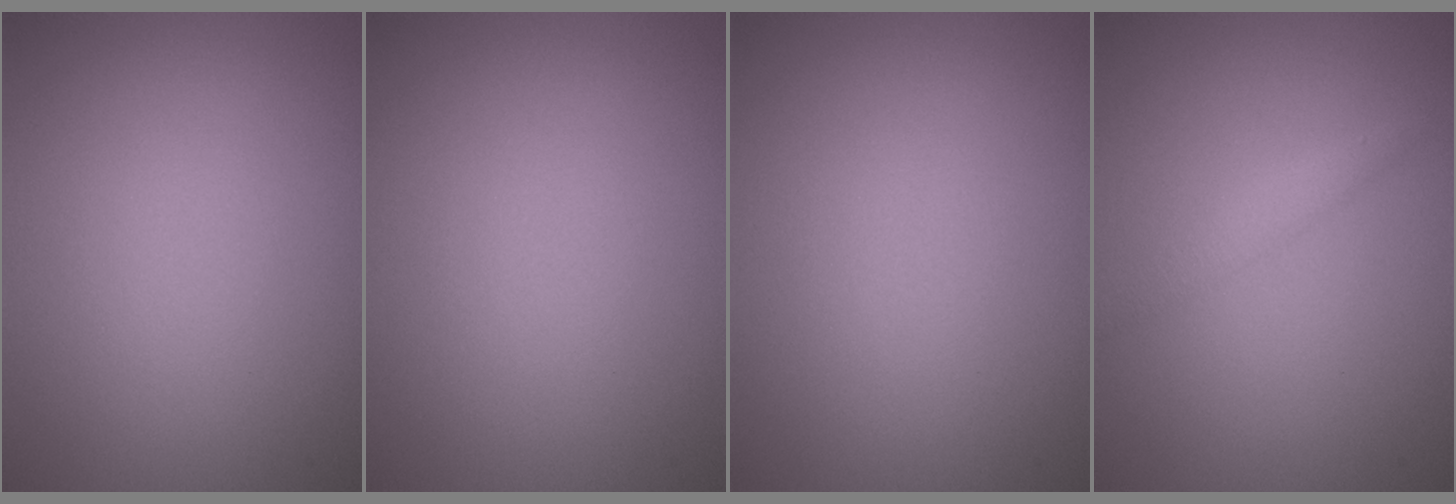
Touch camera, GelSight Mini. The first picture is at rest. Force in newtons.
{"total": 0.0}
{"total": 0.0}
{"total": 1.3, "press": 1.3, "slide": 0.0}